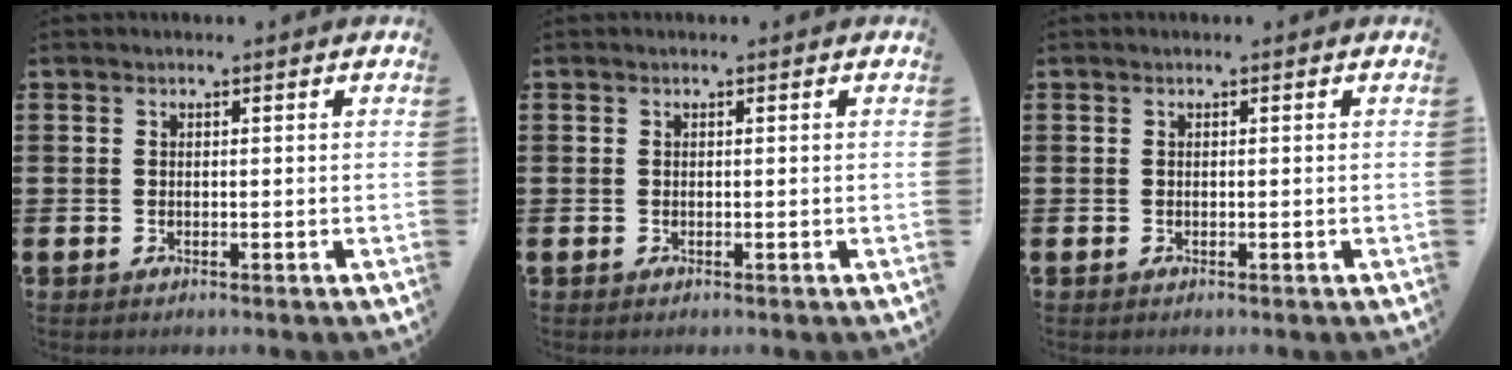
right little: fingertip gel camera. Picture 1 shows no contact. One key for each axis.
{"total": 0.0}
{"total": 0.0}